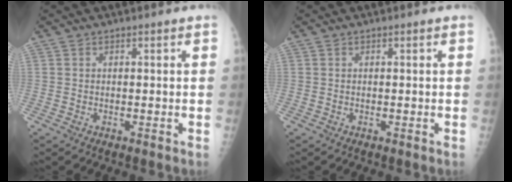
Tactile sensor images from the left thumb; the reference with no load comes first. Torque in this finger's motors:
{"motor_torque": [0.01, 0.00, 0.05, 0.05, 0.00]}